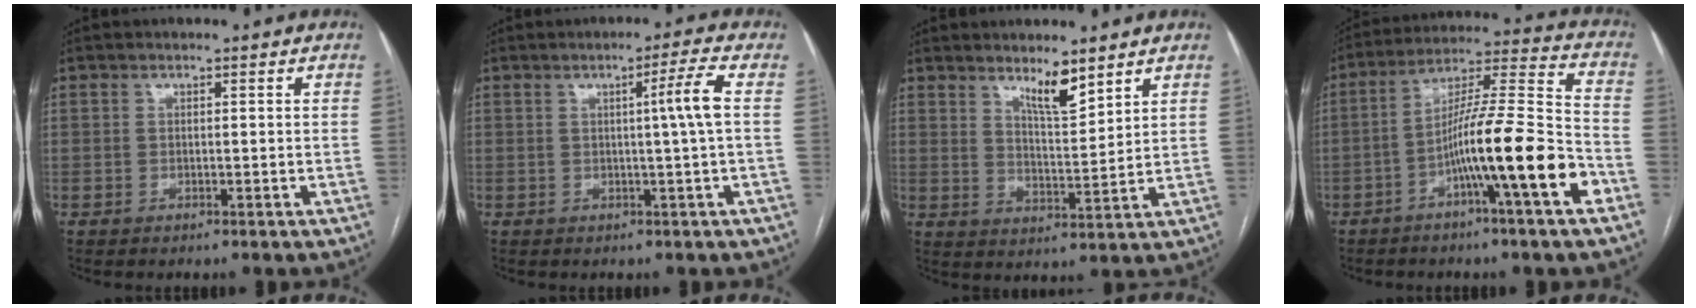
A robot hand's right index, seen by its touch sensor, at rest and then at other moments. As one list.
[{"total": 4.3, "force": [0.3, -1.4, 4.1], "torque": [-0.065, 0.000, 0.005]}, {"total": 5.6, "force": [4.4, 0.9, 3.5], "torque": [-0.062, -0.014, 0.077]}, {"total": 15.5, "force": [-6.1, -0.3, 14.3], "torque": [-0.239, 0.007, -0.106]}]